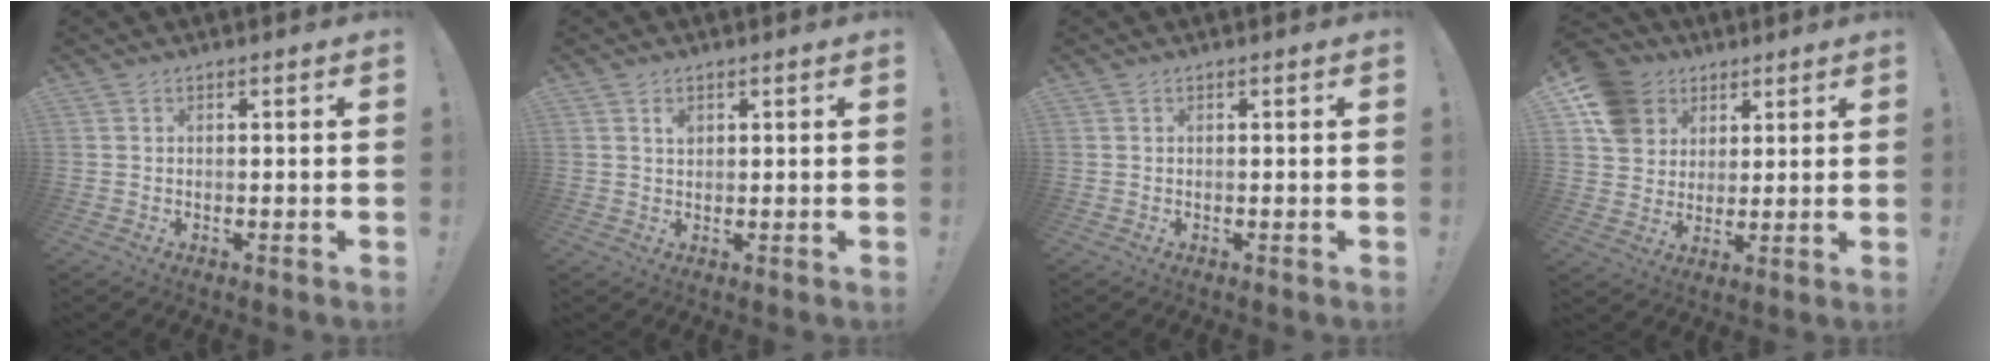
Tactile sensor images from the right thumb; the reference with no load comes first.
{"total": 1.8, "force": [0.9, 1.2, 0.9], "torque": [-0.002, -0.006, 0.014]}
{"total": 0.0}
{"total": 12.7, "force": [5.4, 10.7, 4.3], "torque": [-0.062, -0.022, 0.113]}